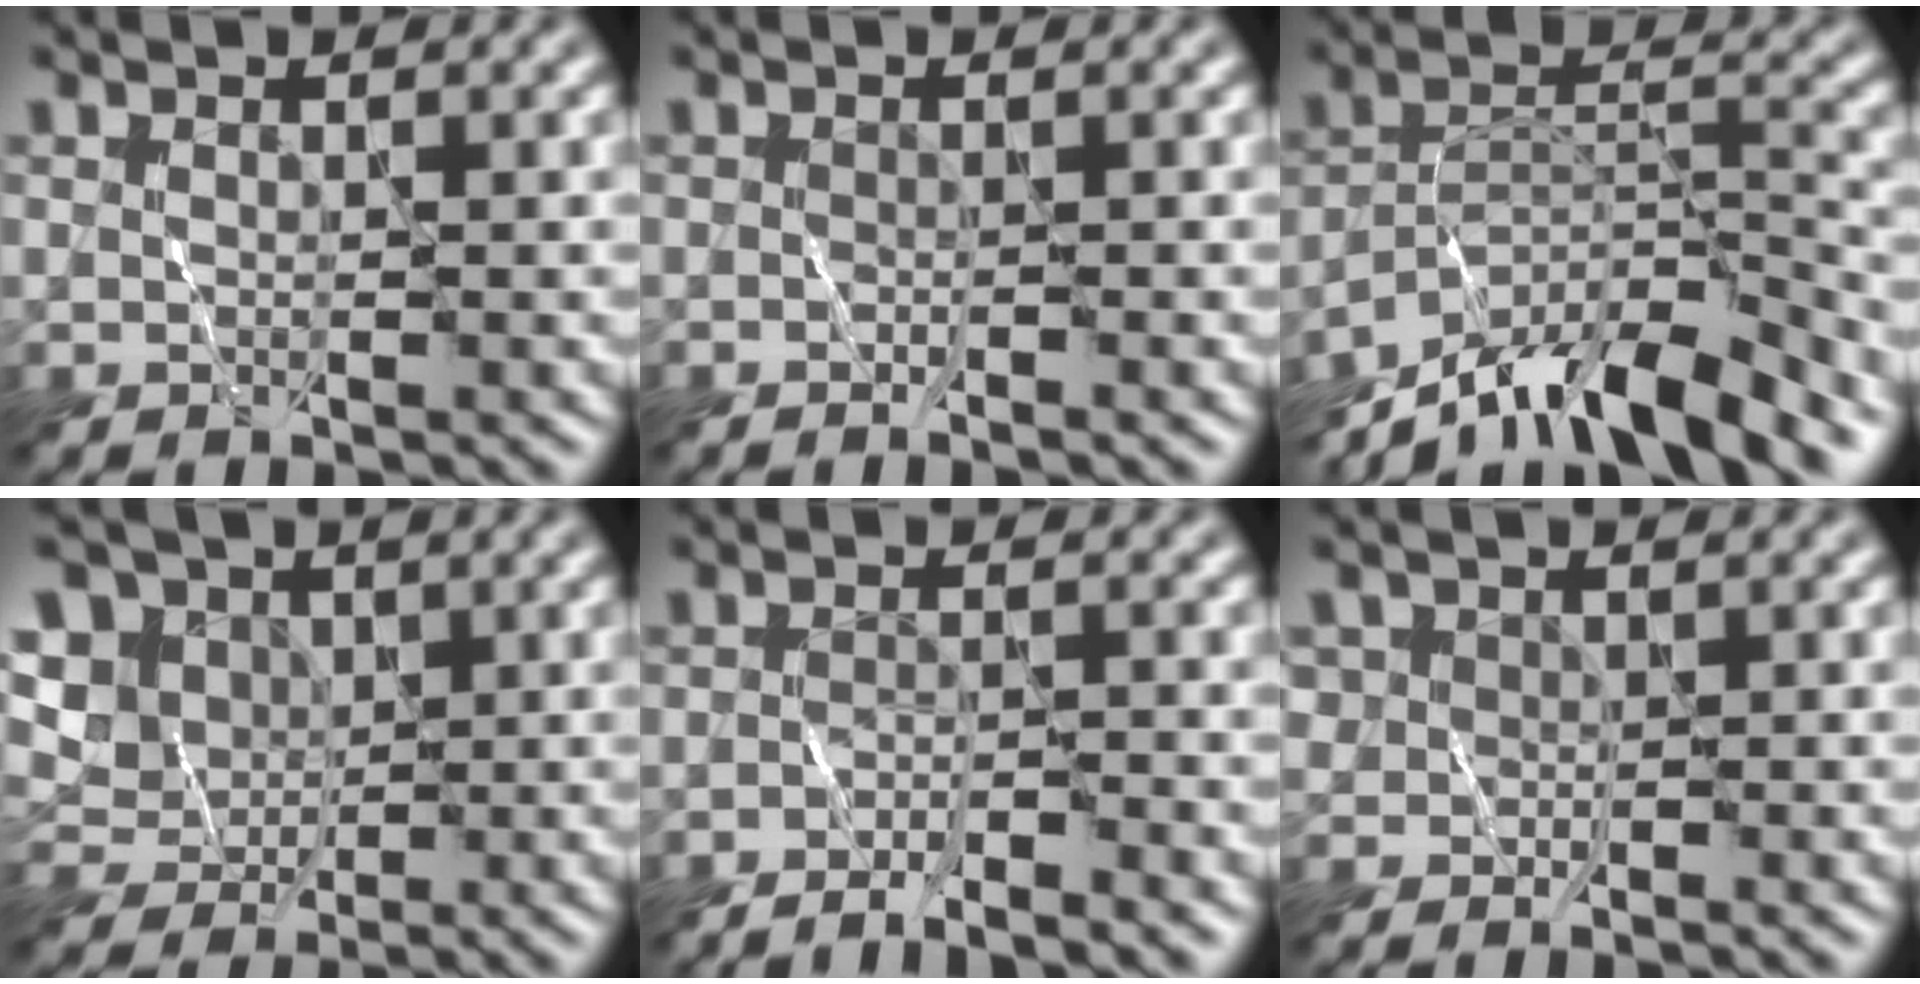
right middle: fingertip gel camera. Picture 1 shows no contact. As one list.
[{"total": 0.8, "force": [-0.6, -0.3, 0.4], "torque": [-0.008, -0.002, -0.010]}, {"total": 10.8, "force": [-8.9, 2.3, 5.6], "torque": [-0.089, 0.008, -0.166]}, {"total": 7.4, "force": [3.6, 5.8, 2.9], "torque": [-0.079, 0.006, 0.056]}, {"total": 3.1, "force": [-2.6, 0.0, 1.6], "torque": [-0.029, 0.004, -0.051]}, {"total": 1.3, "force": [0.1, 1.2, 0.5], "torque": [-0.004, 0.001, -0.006]}]